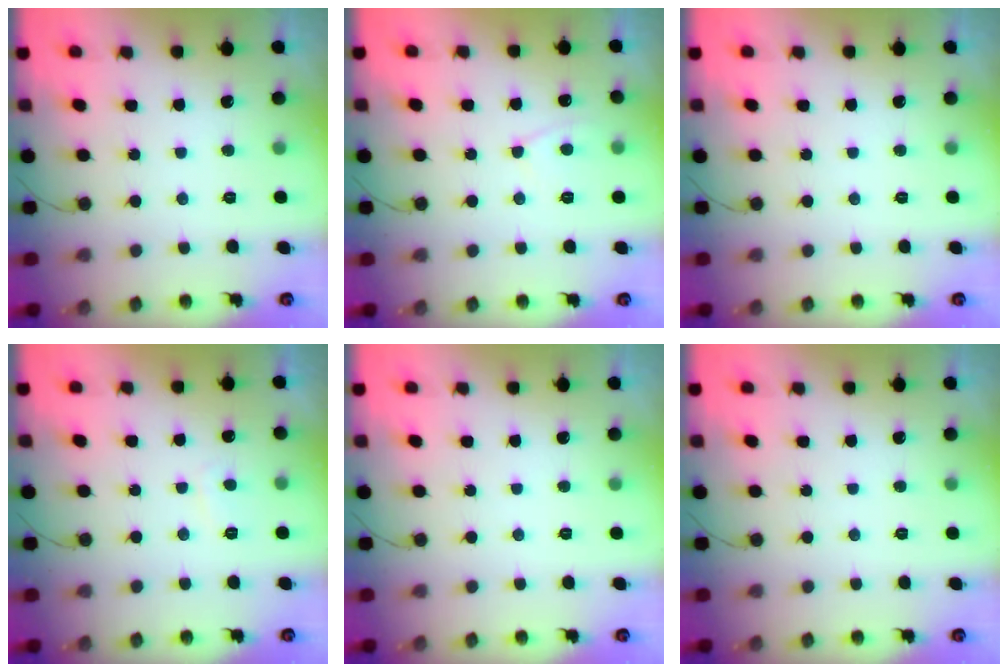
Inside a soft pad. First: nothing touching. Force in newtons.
{"total": 3.8, "press": 3.8, "slide": 0.5}
{"total": 0.0}
{"total": 1.5, "press": 1.3, "slide": 0.6}
{"total": 0.0}
{"total": 0.0}